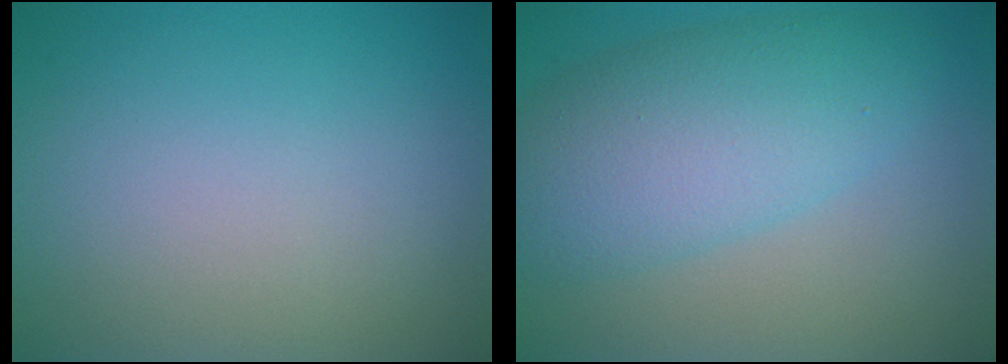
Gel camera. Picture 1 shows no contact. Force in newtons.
{"total": 7.0, "press": 7.0, "slide": 0.1}